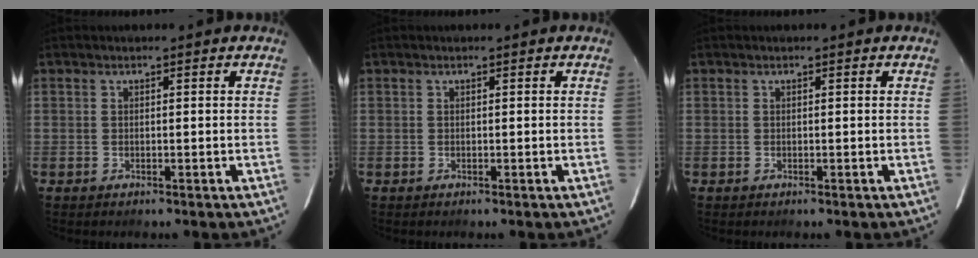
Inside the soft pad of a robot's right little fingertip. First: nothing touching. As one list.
[{"total": 0.0}, {"total": 0.0}]